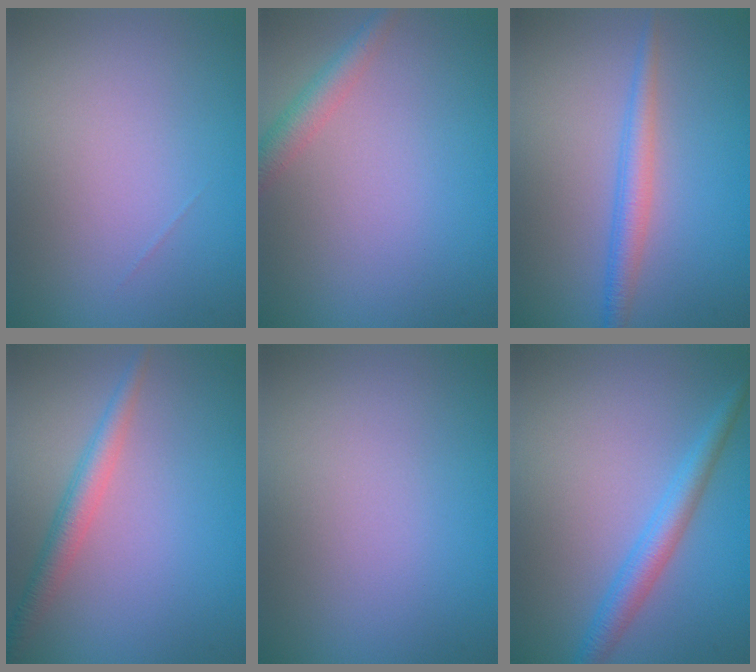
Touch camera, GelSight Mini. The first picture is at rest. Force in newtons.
{"total": 2.4, "press": 2.4, "slide": 0.1}
{"total": 2.5, "press": 2.5, "slide": 0.0}
{"total": 2.8, "press": 2.8, "slide": 0.1}
{"total": 0.0}
{"total": 3.0, "press": 3.0, "slide": 0.2}